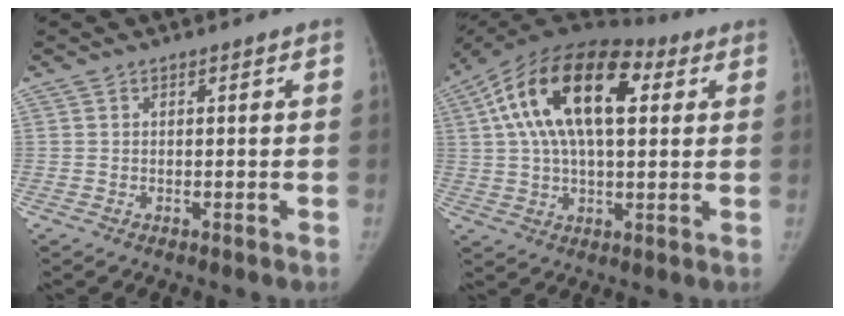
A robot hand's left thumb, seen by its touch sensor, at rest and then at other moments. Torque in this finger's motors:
{"motor_torque": [0.29, 1.02, 2.17, -0.61, 0.66]}